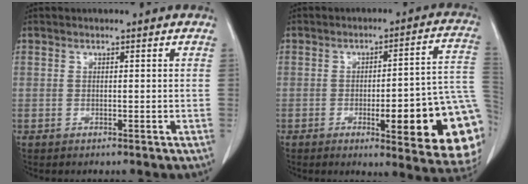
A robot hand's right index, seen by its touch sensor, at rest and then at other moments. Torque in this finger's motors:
{"motor_torque": [1.55, -0.59, 0.39, 0.07]}